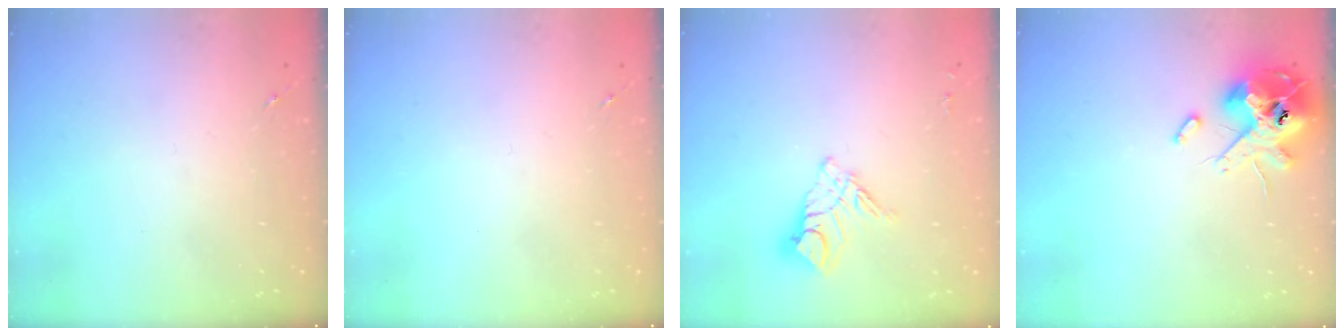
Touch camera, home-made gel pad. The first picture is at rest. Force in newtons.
{"total": 0.0}
{"total": 11.3, "press": 11.3, "slide": 1.1}
{"total": 13.9, "press": 13.7, "slide": 2.3}